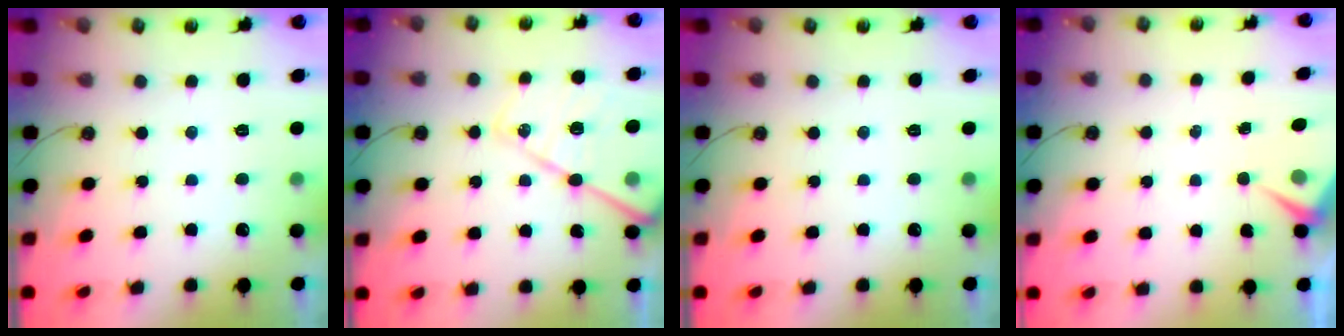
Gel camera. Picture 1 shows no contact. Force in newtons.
{"total": 18.3, "press": 18.2, "slide": 1.8}
{"total": 0.0}
{"total": 4.3, "press": 4.2, "slide": 0.7}